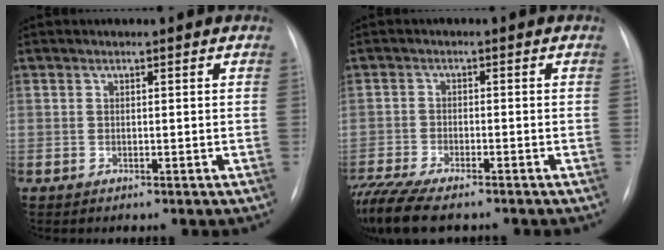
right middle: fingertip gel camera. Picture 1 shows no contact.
{"total": 10.5, "force": [-8.6, 2.0, 5.6], "torque": [-0.103, -0.018, -0.143]}